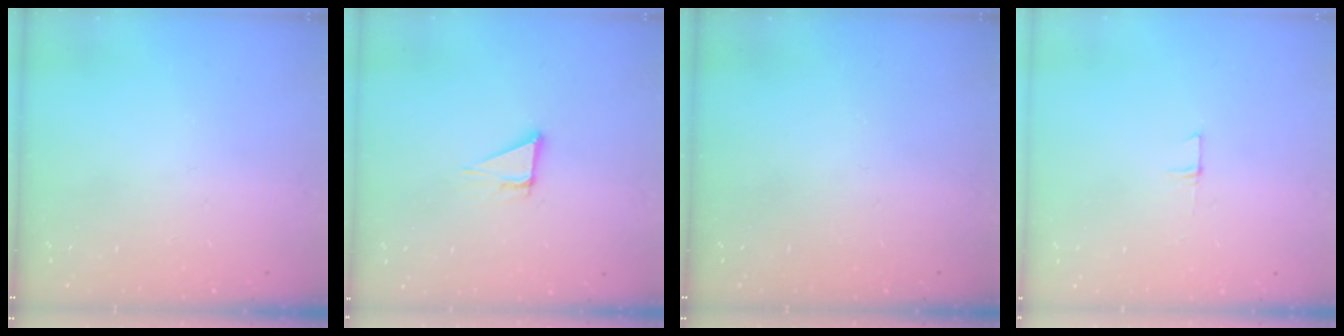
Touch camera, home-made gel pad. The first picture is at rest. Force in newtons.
{"total": 3.8, "press": 3.7, "slide": 0.4}
{"total": 0.0}
{"total": 5.1, "press": 5.1, "slide": 0.4}